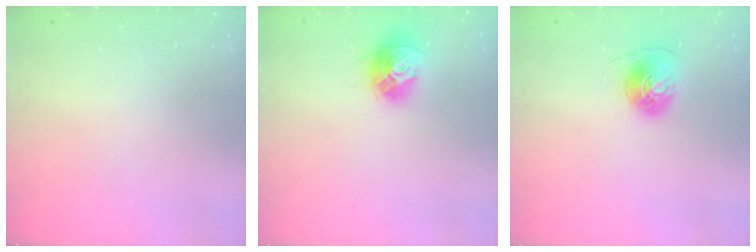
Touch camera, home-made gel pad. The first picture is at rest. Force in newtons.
{"total": 11.3, "press": 11.3, "slide": 0.7}
{"total": 6.8, "press": 6.8, "slide": 0.4}